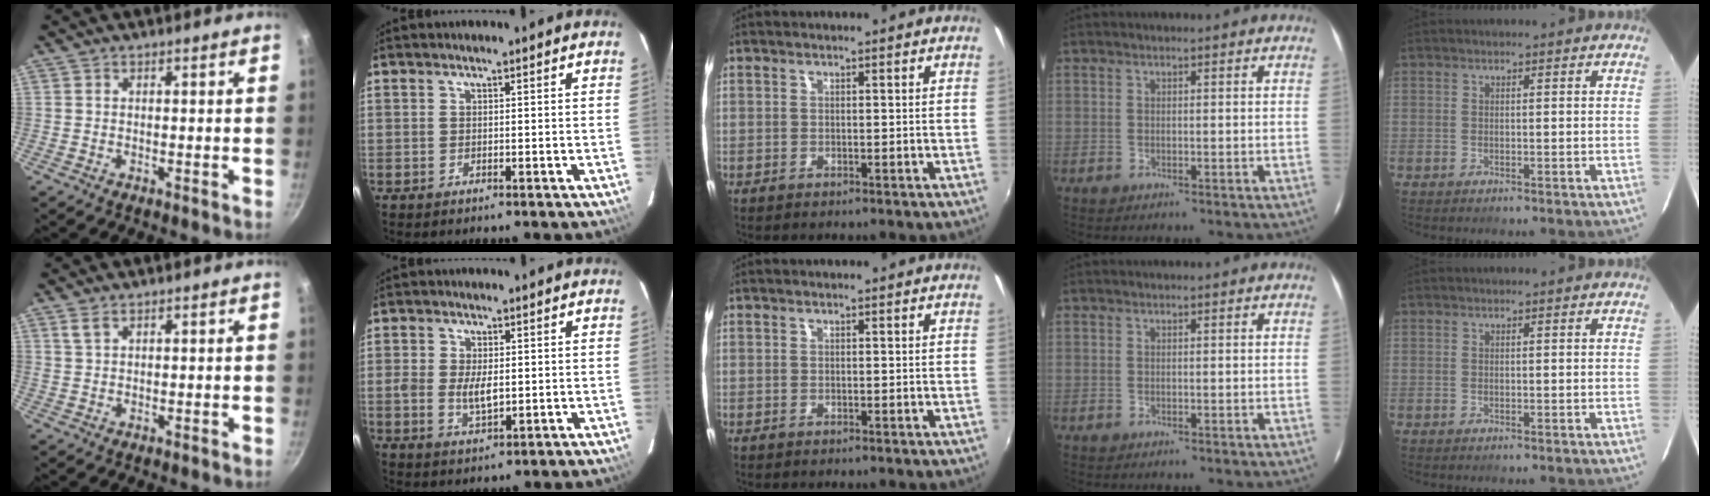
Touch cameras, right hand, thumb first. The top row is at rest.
{"thumb": {"total": 2.2, "force": [1.4, 1.0, 1.4], "torque": [-0.026, -0.003, 0.030]}, "index": {"total": 5.0, "force": [-0.3, 2.8, 4.2], "torque": [-0.081, -0.004, -0.006]}}